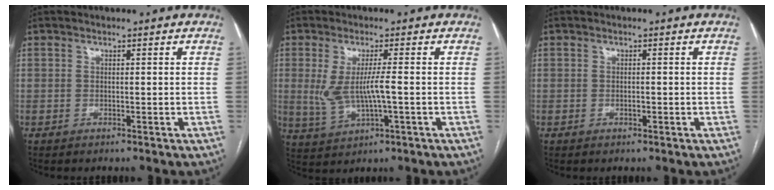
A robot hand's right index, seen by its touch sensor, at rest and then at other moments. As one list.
[{"total": 6.5, "force": [-0.2, 1.1, 6.4], "torque": [-0.139, 0.000, 0.003]}, {"total": 0.9, "force": [-0.4, 0.3, 0.7], "torque": [-0.014, 0.000, -0.006]}]